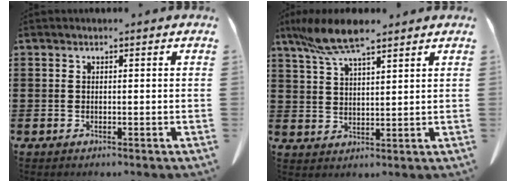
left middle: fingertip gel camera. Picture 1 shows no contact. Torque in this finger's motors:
{"motor_torque": [0.77, 0.69, 0.39, 0.13]}